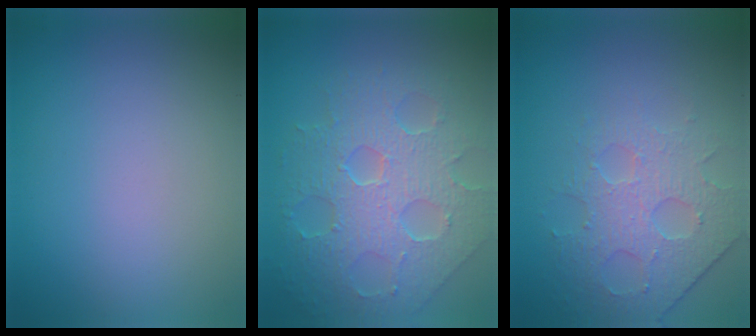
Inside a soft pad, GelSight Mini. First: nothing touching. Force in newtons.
{"total": 8.0, "press": 5.6, "slide": 5.7}
{"total": 4.3, "press": 3.5, "slide": 2.5}